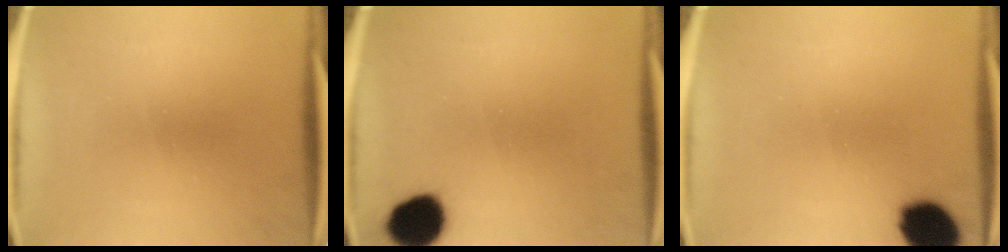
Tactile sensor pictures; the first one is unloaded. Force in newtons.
{"total": 10.2}
{"total": 11.9}